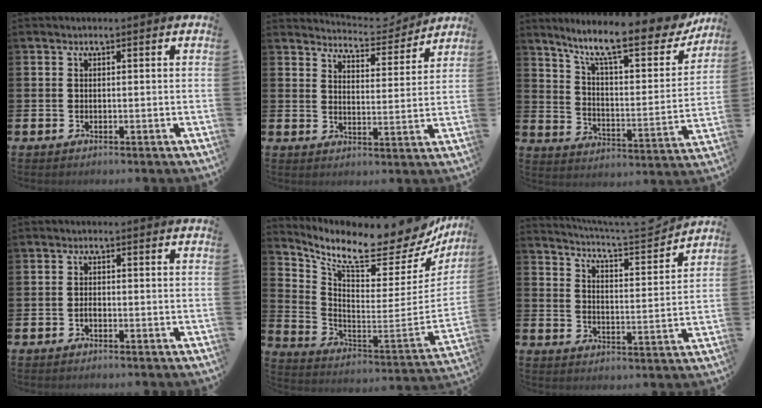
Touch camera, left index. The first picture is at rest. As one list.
[{"total": 5.3, "force": [5.2, 0.6, 0.3], "torque": [-0.016, -0.040, 0.089]}, {"total": 11.6, "force": [9.3, 2.8, 6.3], "torque": [-0.132, -0.063, 0.150]}, {"total": 0.9, "force": [-0.5, 0.4, 0.5], "torque": [-0.010, -0.002, -0.011]}, {"total": 10.4, "force": [8.9, 2.7, 4.7], "torque": [-0.097, -0.089, 0.136]}, {"total": 5.9, "force": [5.8, 0.1, 1.2], "torque": [-0.036, -0.052, 0.095]}]